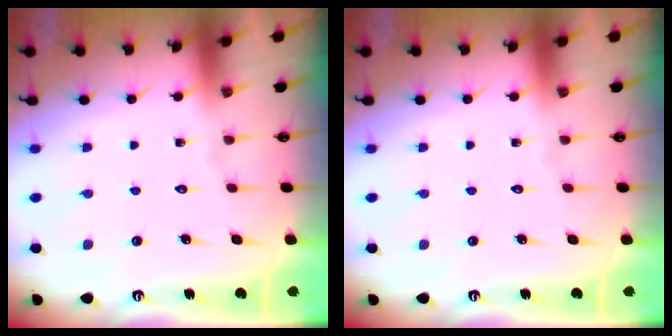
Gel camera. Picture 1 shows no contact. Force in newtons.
{"total": 0.0}